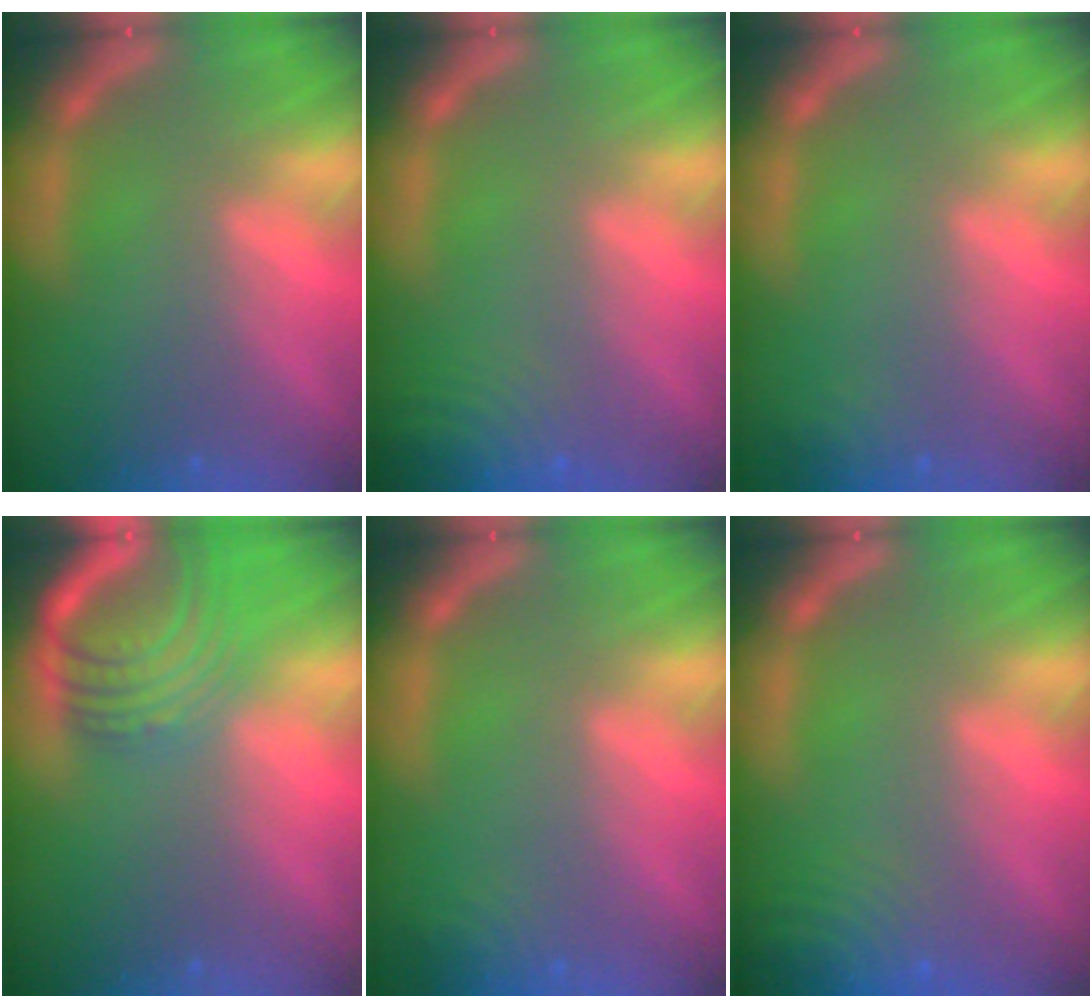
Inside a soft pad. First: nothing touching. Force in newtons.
{"total": 7.0}
{"total": 1.9}
{"total": 8.1}
{"total": 2.4}
{"total": 8.0}